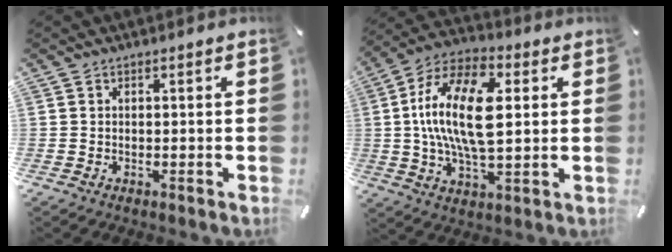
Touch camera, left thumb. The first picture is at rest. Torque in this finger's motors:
{"motor_torque": [2.53, 2.48, 2.09, -0.67, 0.32]}